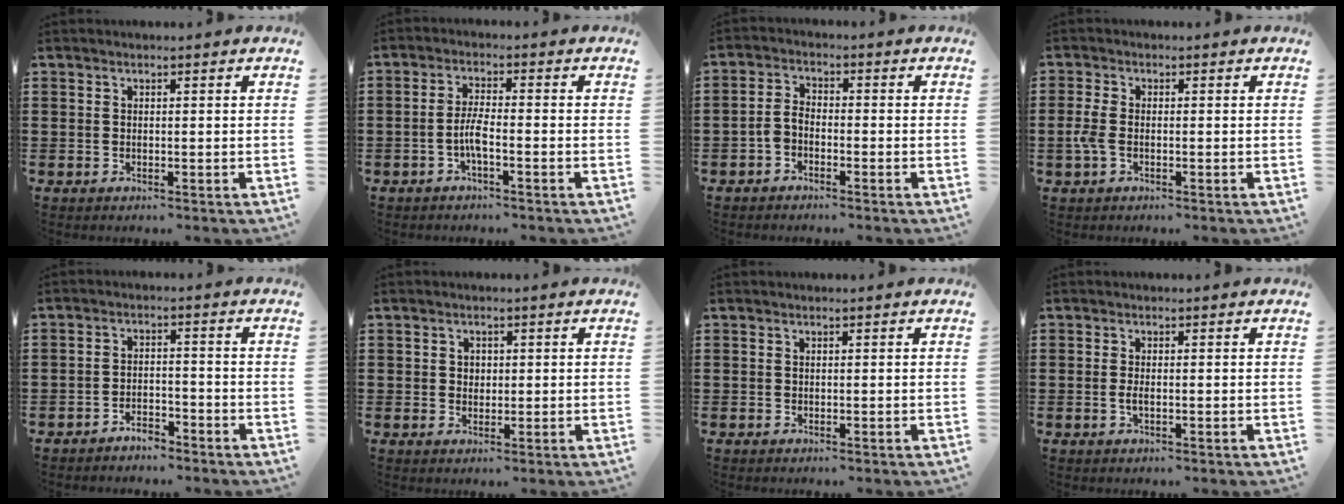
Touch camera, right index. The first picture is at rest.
{"total": 3.8, "force": [-1.6, 0.6, 3.4], "torque": [-0.081, -0.006, -0.037]}
{"total": 2.9, "force": [-1.9, 1.4, 1.6], "torque": [-0.047, 0.005, -0.042]}
{"total": 3.1, "force": [-1.0, 1.4, 2.6], "torque": [-0.074, -0.008, -0.025]}
{"total": 2.8, "force": [-2.7, 0.6, 0.2], "torque": [-0.012, 0.005, -0.057]}
{"total": 1.5, "force": [0.4, 1.3, 0.6], "torque": [-0.015, 0.009, 0.006]}
{"total": 0.0}
{"total": 1.2, "force": [-0.3, 0.4, 1.1], "torque": [-0.029, -0.003, -0.008]}